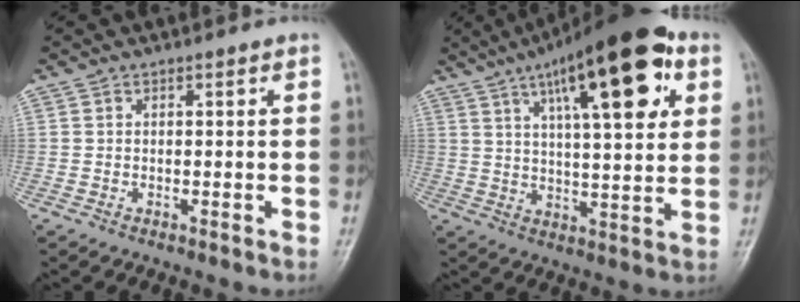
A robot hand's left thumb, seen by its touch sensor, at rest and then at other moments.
{"total": 21.6, "force": [9.5, 6.8, 18.2], "torque": [-0.248, -0.010, 0.142]}